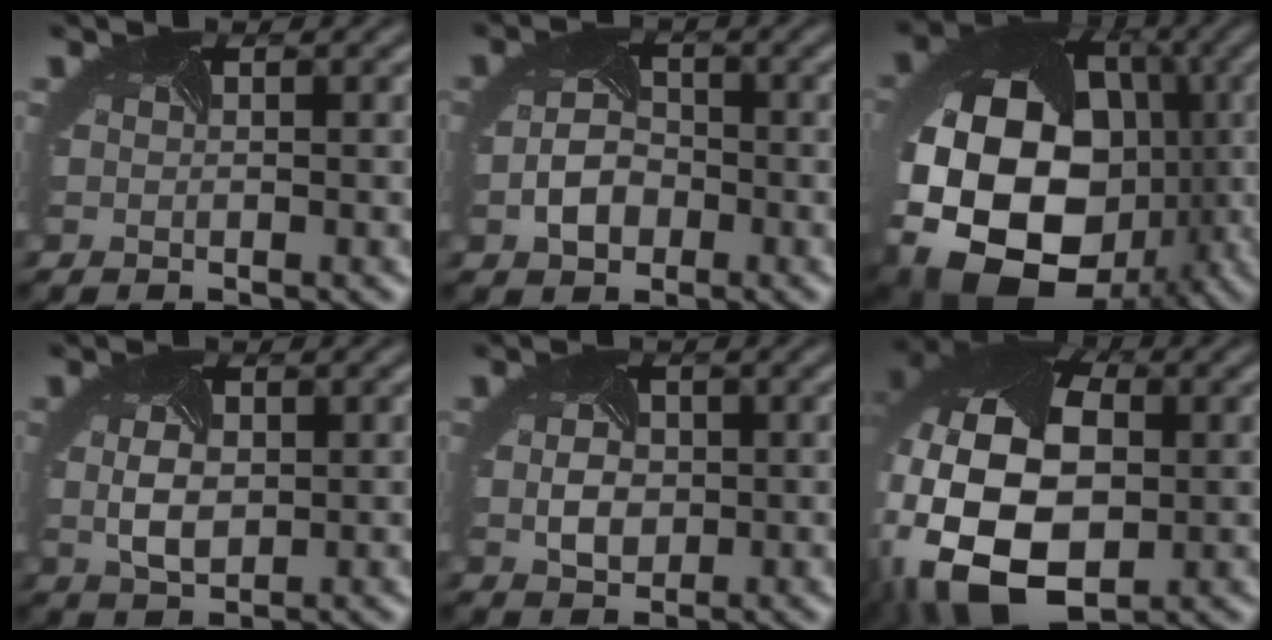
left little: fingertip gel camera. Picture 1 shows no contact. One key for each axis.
{"total": 3.2, "fx": -1.3, "fy": 2.2, "fz": 1.9, "tx": -0.038, "ty": -0.003, "tz": -0.026}
{"total": 20.7, "fx": -3.4, "fy": 15.9, "fz": 12.9, "tx": -0.232, "ty": -0.041, "tz": -0.080}
{"total": 3.0, "fx": 0.2, "fy": 1.8, "fz": 2.4, "tx": -0.058, "ty": -0.004, "tz": 0.005}
{"total": 3.3, "fx": 0.1, "fy": 2.4, "fz": 2.2, "tx": -0.044, "ty": 0.000, "tz": 0.004}
{"total": 20.1, "fx": -2.1, "fy": 14.1, "fz": 14.1, "tx": -0.261, "ty": -0.028, "tz": -0.059}